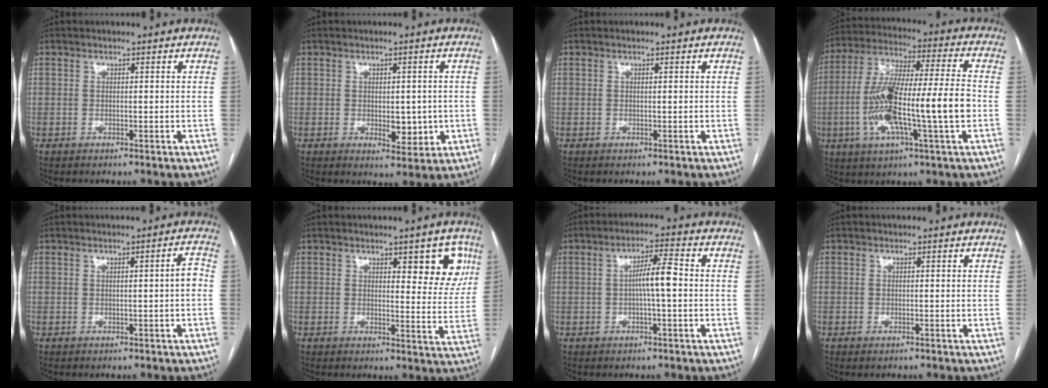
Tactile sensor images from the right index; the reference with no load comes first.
{"total": 4.7, "force": [-0.6, 2.5, 4.0], "torque": [-0.050, -0.001, 0.001]}
{"total": 0.0}
{"total": 18.0, "force": [-3.5, 1.5, 17.6], "torque": [-0.338, 0.005, -0.062]}
{"total": 2.3, "force": [-0.2, 0.1, 2.2], "torque": [-0.029, 0.005, -0.001]}
{"total": 7.4, "force": [3.5, 2.6, 5.9], "torque": [-0.057, 0.003, 0.041]}
{"total": 5.1, "force": [-0.3, 0.4, 5.1], "torque": [-0.090, 0.013, -0.004]}
{"total": 0.9, "force": [-0.5, 0.3, 0.6], "torque": [-0.008, -0.002, -0.004]}